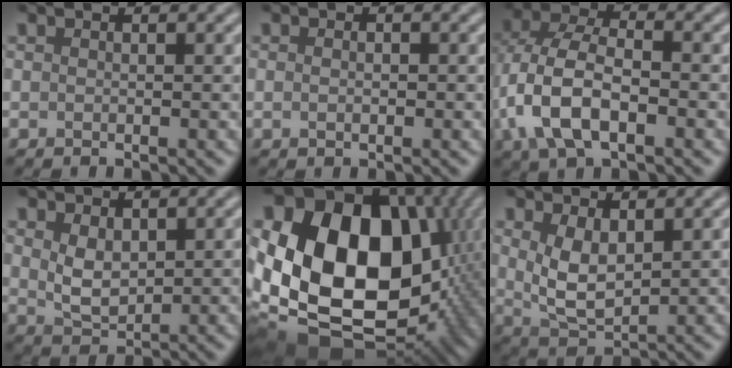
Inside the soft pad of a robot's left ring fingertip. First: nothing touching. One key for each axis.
{"total": 1.0, "fx": 0.0, "fy": 0.6, "fz": 0.8, "tx": -0.011, "ty": -0.001, "tz": -0.002}
{"total": 7.9, "fx": -2.3, "fy": 4.5, "fz": 6.1, "tx": -0.138, "ty": 0.001, "tz": -0.053}
{"total": 2.9, "fx": 0.9, "fy": 1.8, "fz": 2.1, "tx": -0.049, "ty": -0.004, "tz": 0.024}
{"total": 22.3, "fx": 0.5, "fy": 16.8, "fz": 14.7, "tx": -0.313, "ty": -0.015, "tz": 0.033}
{"total": 4.0, "fx": 1.2, "fy": 2.1, "fz": 3.2, "tx": -0.074, "ty": -0.006, "tz": 0.028}